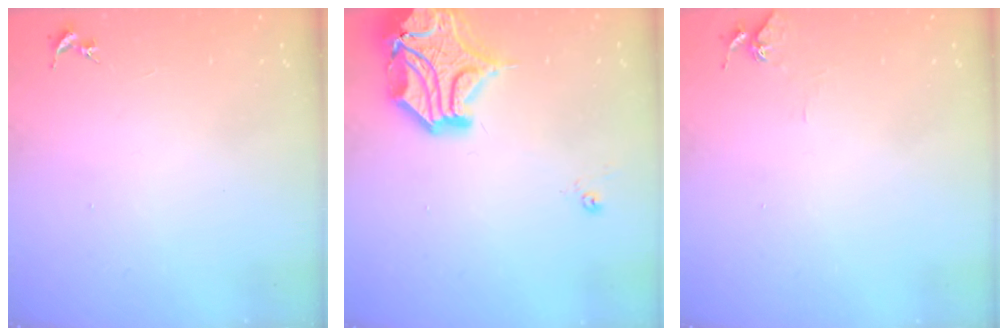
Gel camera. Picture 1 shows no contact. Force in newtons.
{"total": 19.0, "press": 18.8, "slide": 2.6}
{"total": 3.4, "press": 3.4, "slide": 0.3}